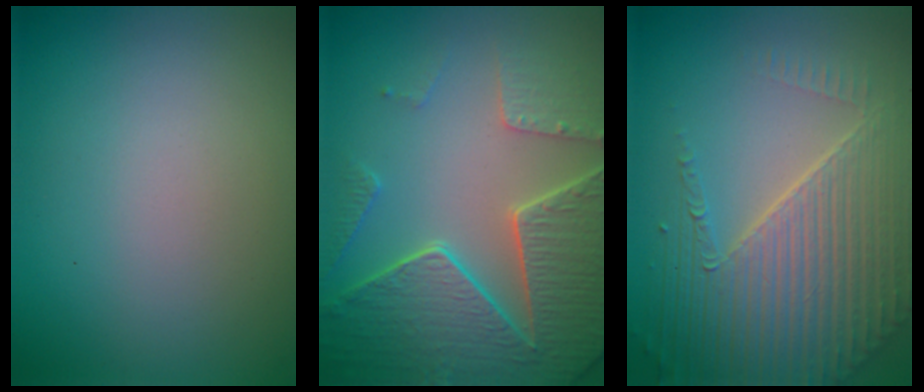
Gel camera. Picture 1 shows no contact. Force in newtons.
{"total": 8.1, "press": 6.1, "slide": 5.3}
{"total": 7.9, "press": 5.5, "slide": 5.7}